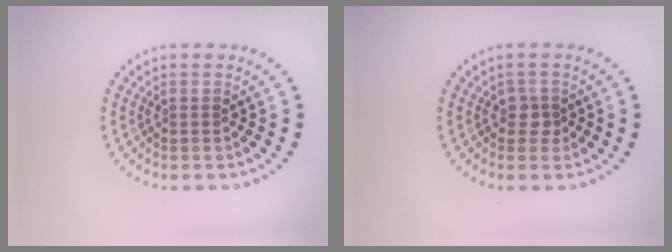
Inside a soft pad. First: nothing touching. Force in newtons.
{"total": 1.5, "press": 1.2, "slide": 0.9}